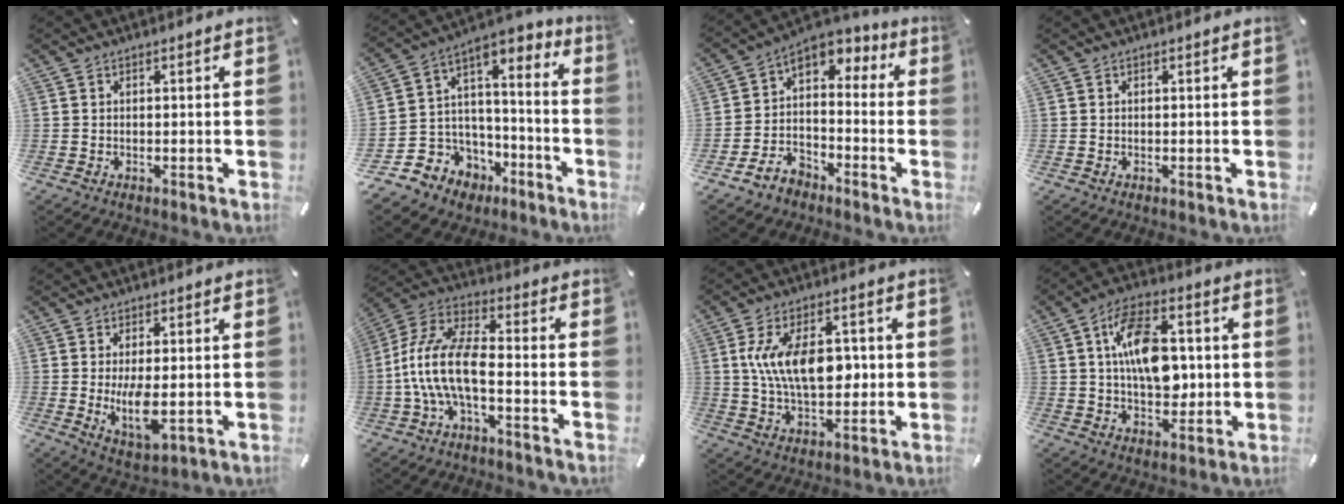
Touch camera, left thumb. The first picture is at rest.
{"total": 8.7, "force": [-0.7, 8.7, 0.5], "torque": [-0.020, -0.022, -0.001]}
{"total": 8.1, "force": [-2.8, 7.3, 1.9], "torque": [-0.049, 0.013, -0.046]}
{"total": 0.0}
{"total": 8.5, "force": [-0.4, 3.6, 7.7], "torque": [-0.156, -0.024, -0.008]}
{"total": 12.8, "force": [-3.9, 5.4, 10.9], "torque": [-0.229, 0.002, -0.071]}
{"total": 14.5, "force": [1.6, 8.2, 11.8], "torque": [-0.224, -0.001, 0.024]}
{"total": 15.0, "force": [1.6, 9.3, 11.6], "torque": [-0.201, 0.010, 0.028]}